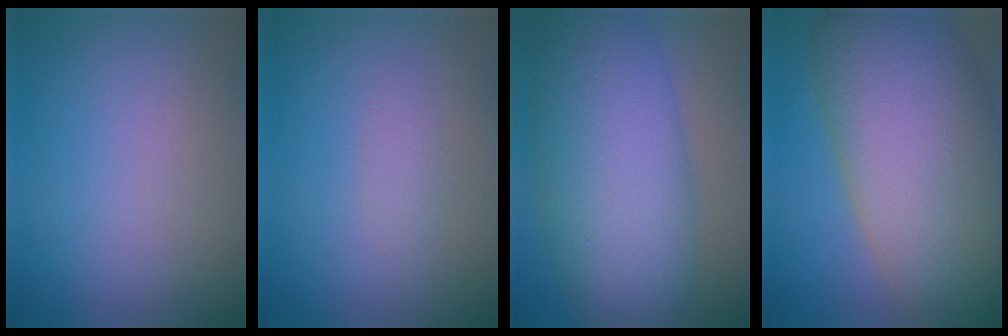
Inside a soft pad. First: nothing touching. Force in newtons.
{"total": 1.1, "press": 1.1, "slide": 0.1}
{"total": 11.8, "press": 11.8, "slide": 0.1}
{"total": 17.3, "press": 17.3, "slide": 1.2}